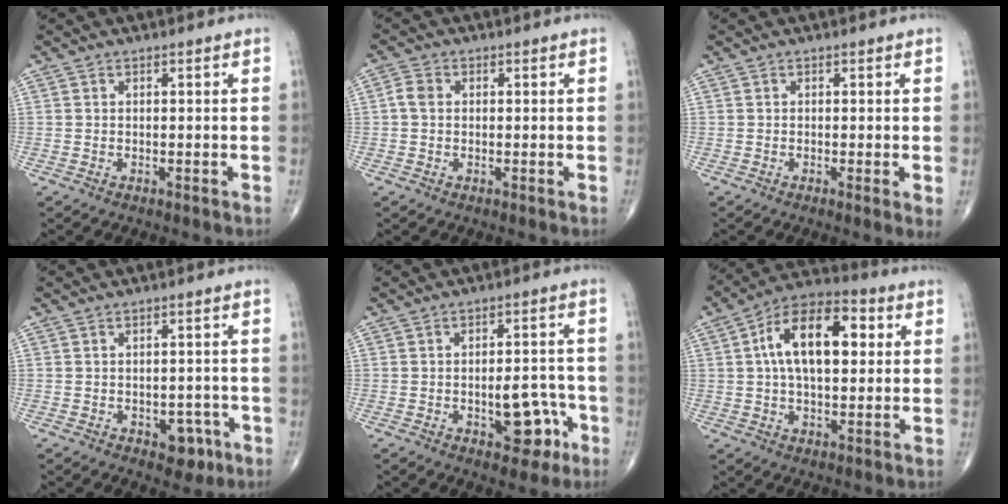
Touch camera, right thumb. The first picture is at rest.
{"total": 2.5, "force": [0.1, 2.0, 1.5], "torque": [-0.029, 0.008, -0.003]}
{"total": 1.9, "force": [-0.1, 0.2, 1.9], "torque": [-0.036, -0.008, -0.006]}
{"total": 4.5, "force": [-2.0, 2.9, 2.7], "torque": [-0.011, 0.011, -0.021]}
{"total": 8.6, "force": [-3.1, 4.5, 6.6], "torque": [-0.061, 0.029, -0.033]}
{"total": 15.8, "force": [3.0, 8.4, 13.1], "torque": [-0.202, 0.022, 0.041]}